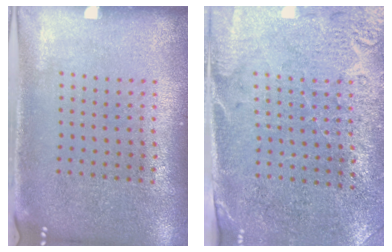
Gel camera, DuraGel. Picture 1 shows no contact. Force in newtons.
{"total": 2.8, "press": 2.5, "slide": 1.1}